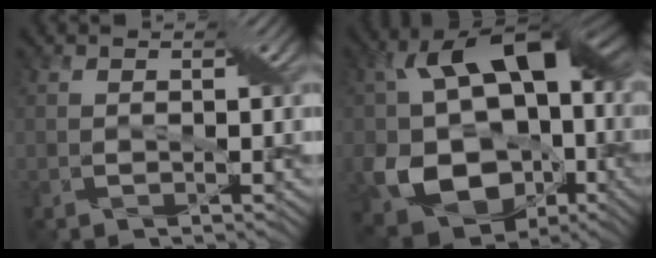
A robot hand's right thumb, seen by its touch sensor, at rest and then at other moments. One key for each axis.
{"total": 18.0, "fx": -1.7, "fy": 13.3, "fz": 12.0, "tx": -0.210, "ty": -0.028, "tz": -0.014}